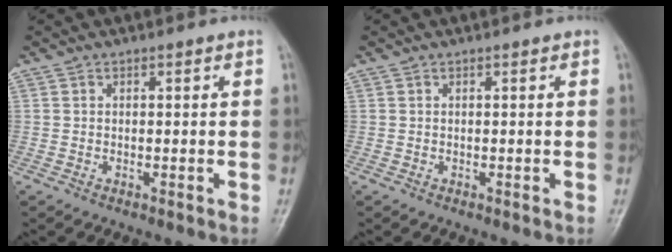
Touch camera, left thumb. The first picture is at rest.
{"total": 0.0}